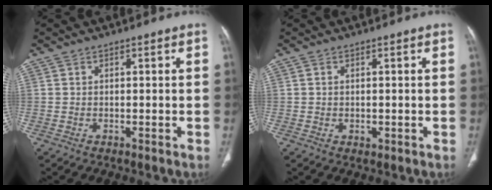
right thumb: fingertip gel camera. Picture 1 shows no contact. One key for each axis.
{"total": 1.2, "fx": -0.1, "fy": 0.8, "fz": 0.9, "tx": -0.016, "ty": -0.003, "tz": 0.000}